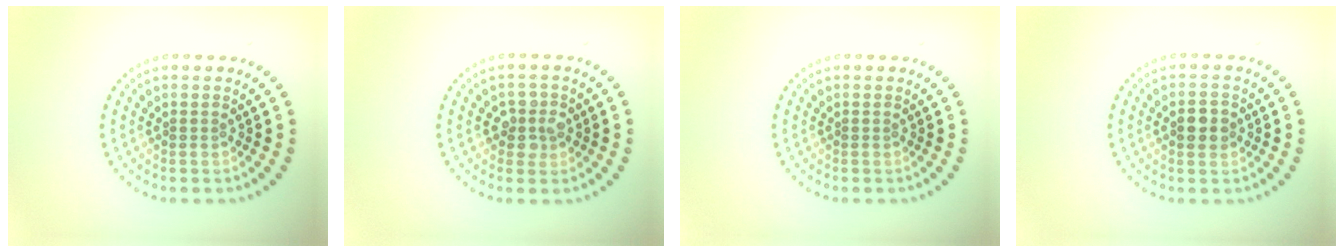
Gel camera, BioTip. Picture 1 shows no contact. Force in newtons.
{"total": 2.4, "press": 2.2, "slide": 0.9}
{"total": 0.0}
{"total": 2.4, "press": 2.4, "slide": 0.1}